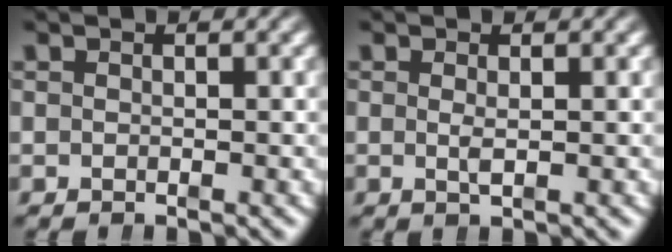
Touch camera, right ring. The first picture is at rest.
{"total": 0.9, "force": [0.0, -0.2, 0.9], "torque": [-0.019, -0.010, 0.003]}